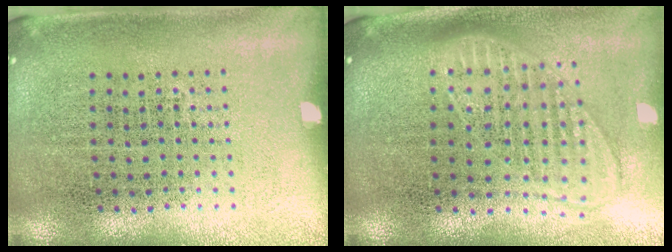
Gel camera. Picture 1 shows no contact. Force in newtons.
{"total": 1.8, "press": 1.5, "slide": 1.1}